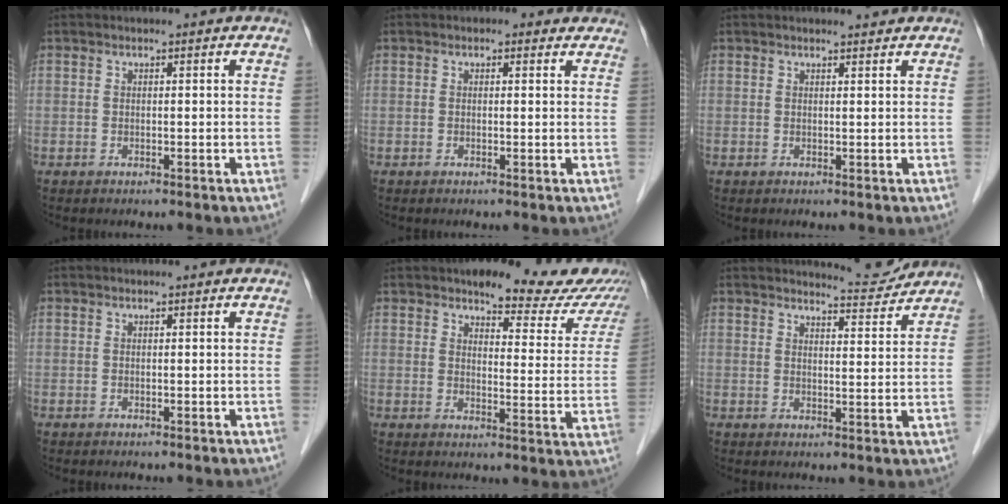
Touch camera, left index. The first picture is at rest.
{"total": 1.7, "force": [1.2, 1.1, 0.5], "torque": [0.001, 0.006, 0.003]}
{"total": 1.3, "force": [1.3, 0.0, 0.1], "torque": [-0.008, -0.001, 0.020]}
{"total": 0.0}
{"total": 16.1, "force": [13.9, 5.3, 6.4], "torque": [-0.034, -0.015, 0.134]}
{"total": 4.4, "force": [4.4, -0.2, -0.5], "torque": [-0.006, -0.018, 0.058]}